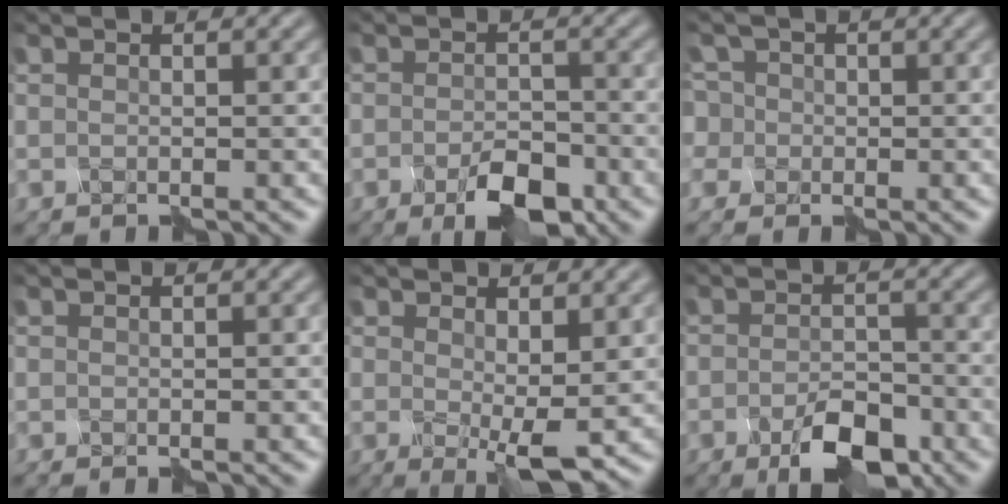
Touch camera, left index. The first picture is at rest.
{"total": 3.3, "force": [-2.3, 1.1, 2.2], "torque": [-0.045, 0.001, -0.040]}
{"total": 4.2, "force": [0.6, 3.9, 1.3], "torque": [-0.047, 0.028, -0.026]}
{"total": 0.0}
{"total": 3.6, "force": [0.2, 1.1, 3.4], "torque": [-0.065, -0.008, 0.005]}
{"total": 4.1, "force": [-2.8, 1.4, 2.6], "torque": [-0.052, 0.002, -0.049]}